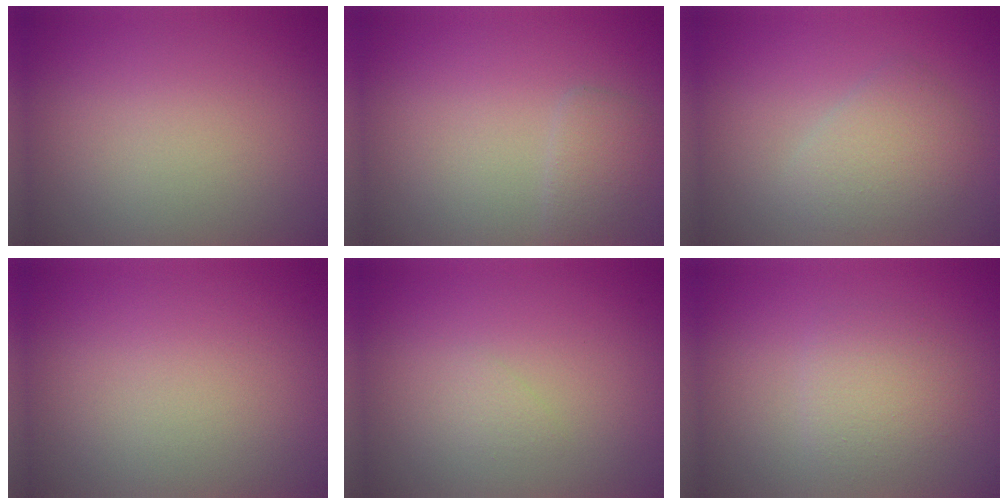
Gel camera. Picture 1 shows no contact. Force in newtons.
{"total": 1.7, "press": 1.7, "slide": 0.1}
{"total": 2.8, "press": 2.8, "slide": 0.2}
{"total": 0.0}
{"total": 0.7, "press": 0.7, "slide": 0.1}
{"total": 2.3, "press": 2.3, "slide": 0.1}